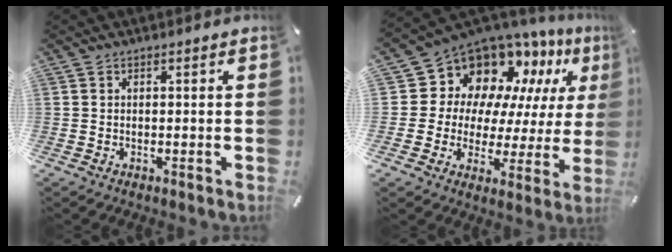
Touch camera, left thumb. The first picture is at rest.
{"total": 12.7, "force": [8.9, 8.6, 2.9], "torque": [-0.060, -0.090, 0.162]}